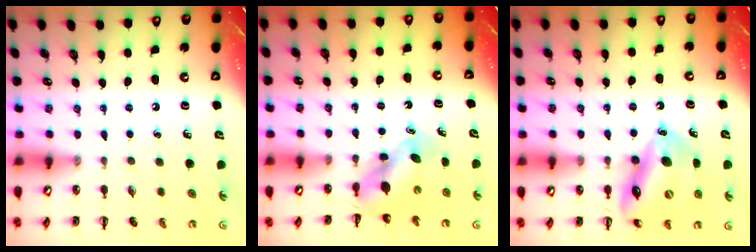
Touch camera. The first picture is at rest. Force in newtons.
{"total": 5.7, "press": 5.6, "slide": 0.7}
{"total": 15.9, "press": 15.6, "slide": 3.4}